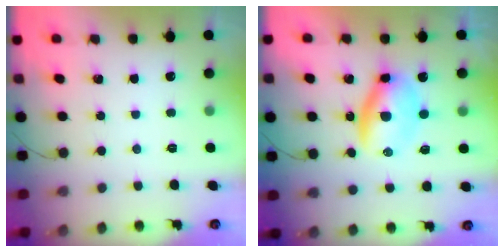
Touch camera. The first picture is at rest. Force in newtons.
{"total": 6.1, "press": 6.0, "slide": 1.3}